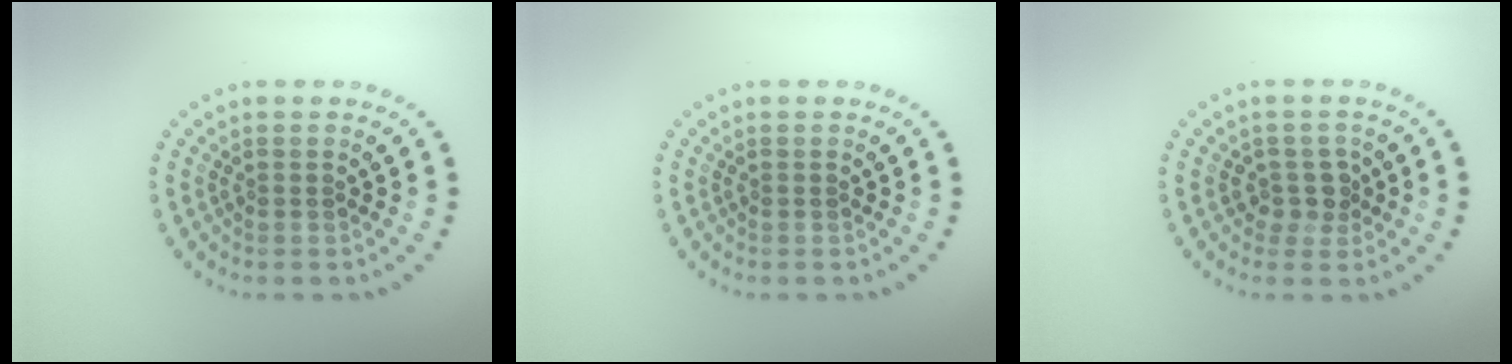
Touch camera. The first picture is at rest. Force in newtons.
{"total": 0.0}
{"total": 1.9, "press": 1.5, "slide": 1.1}